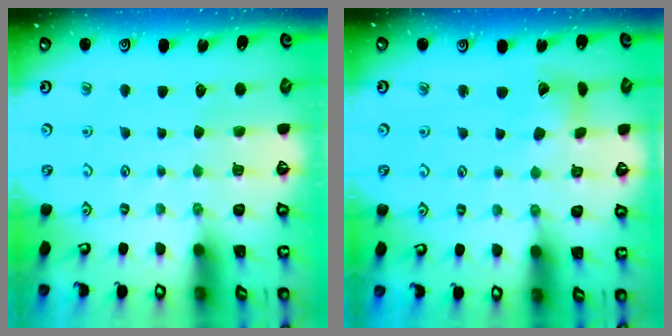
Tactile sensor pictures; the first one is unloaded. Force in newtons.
{"total": 6.4, "press": 6.3, "slide": 0.9}